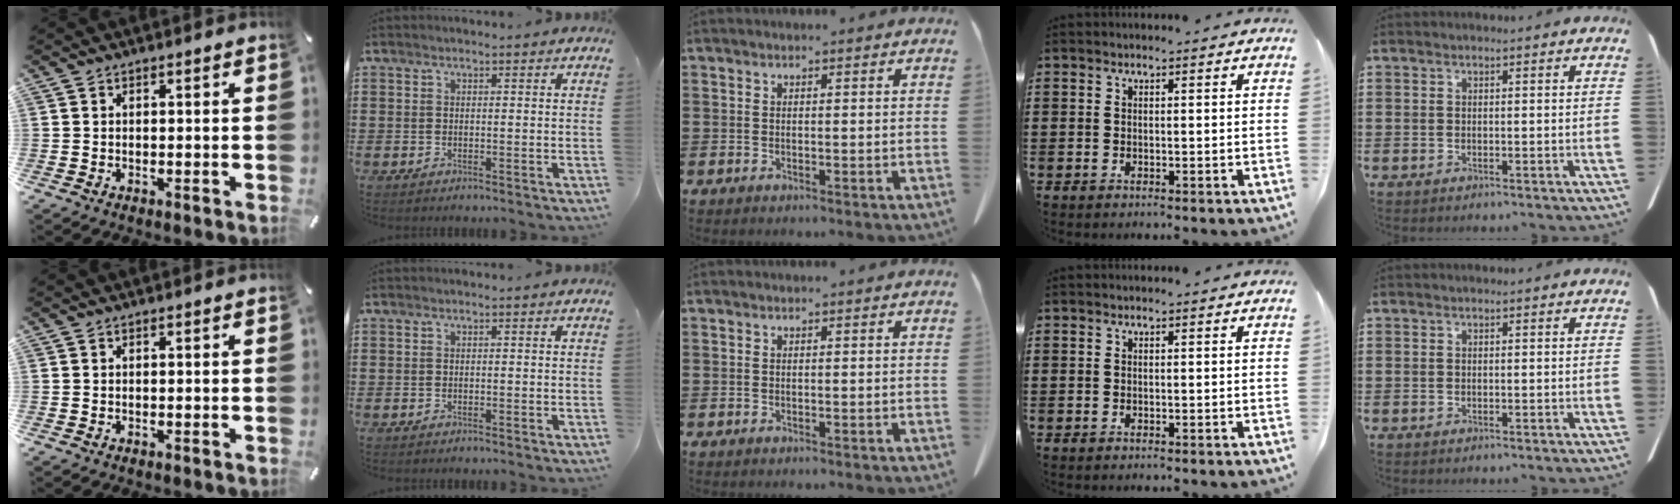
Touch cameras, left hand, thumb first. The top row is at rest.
{}